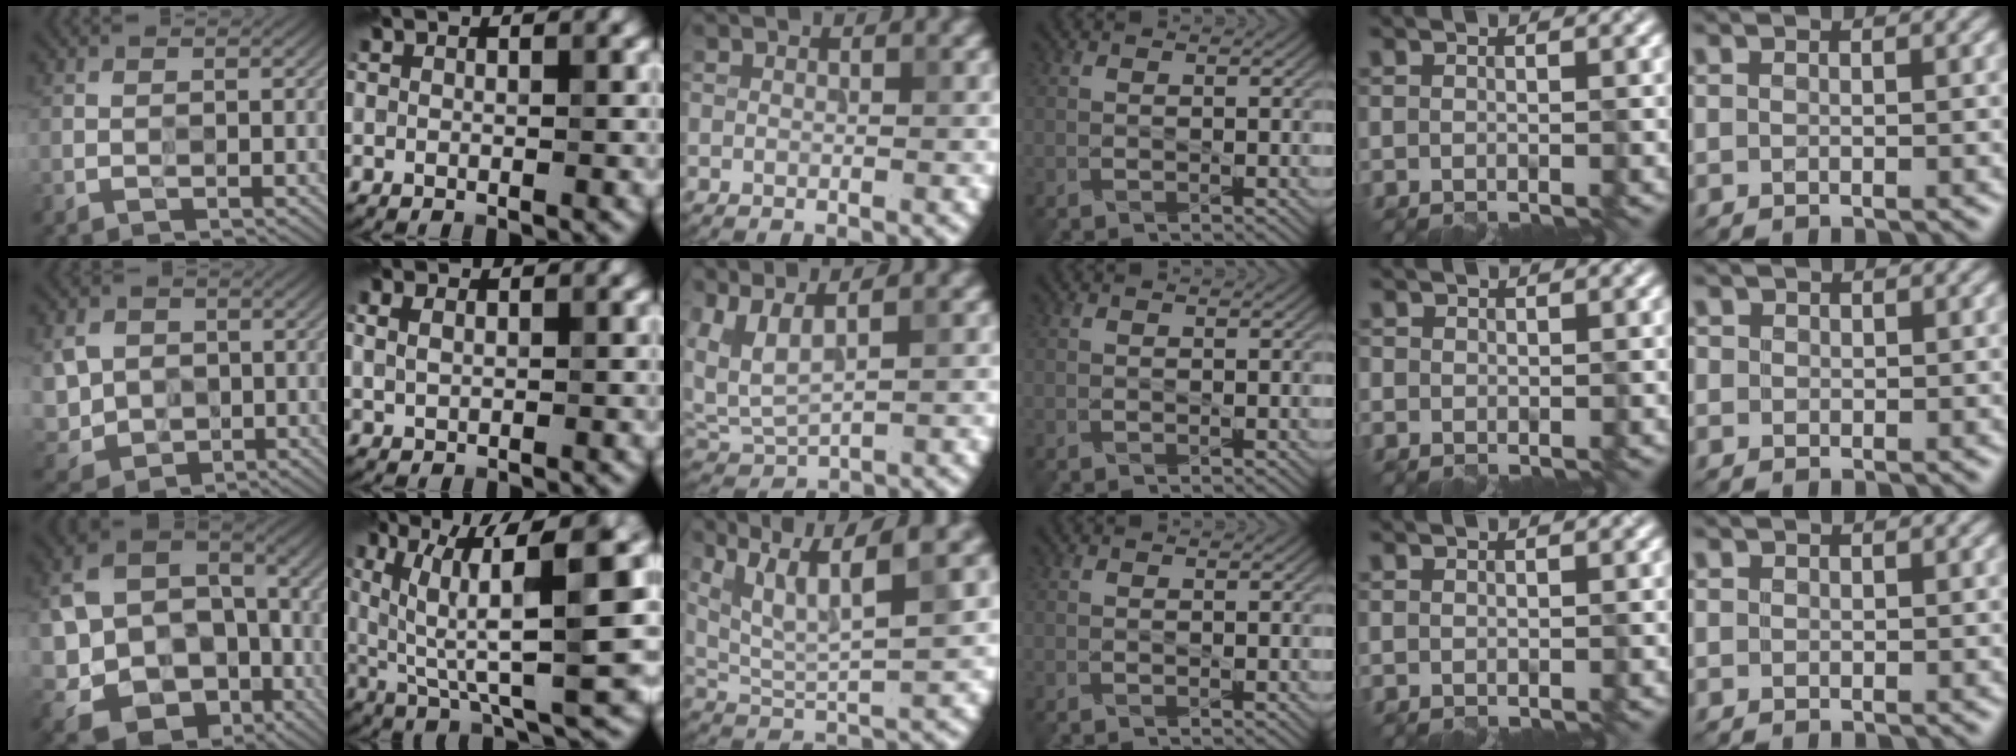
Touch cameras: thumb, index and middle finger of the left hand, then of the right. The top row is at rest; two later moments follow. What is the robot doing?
{"motion": "wipe", "object": "paper plate"}